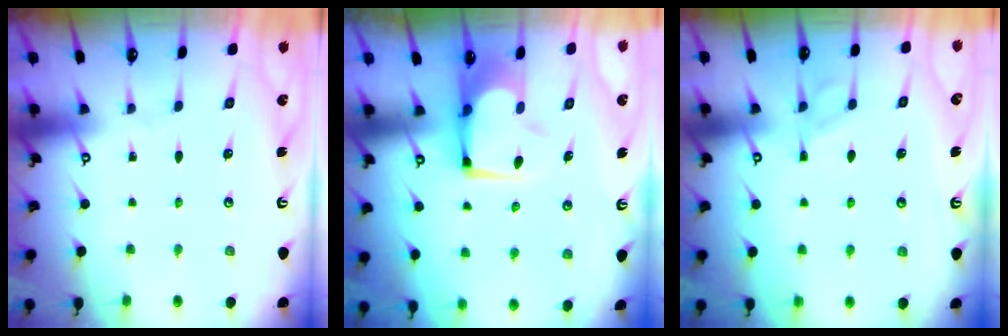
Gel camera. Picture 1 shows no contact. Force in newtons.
{"total": 2.9, "press": 2.8, "slide": 0.8}
{"total": 5.5, "press": 5.5, "slide": 0.7}